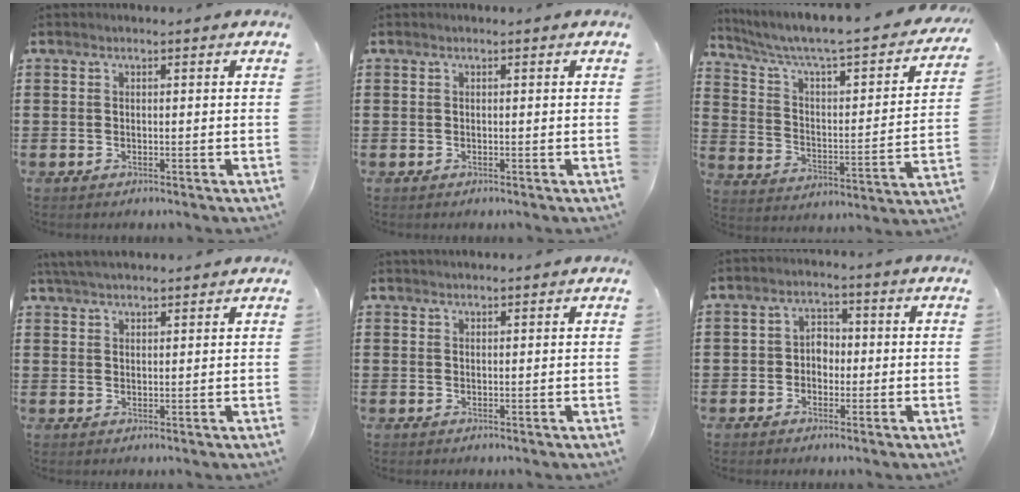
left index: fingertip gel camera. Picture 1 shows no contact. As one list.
[{"total": 0.0}, {"total": 4.8, "force": [3.6, 0.8, 3.1], "torque": [-0.080, -0.040, 0.050]}, {"total": 3.7, "force": [3.4, 0.4, 1.3], "torque": [-0.035, -0.001, 0.064]}, {"total": 0.9, "force": [0.9, 0.1, 0.1], "torque": [-0.004, 0.000, 0.018]}, {"total": 3.0, "force": [-0.6, 2.4, 1.7], "torque": [-0.032, 0.005, -0.017]}]